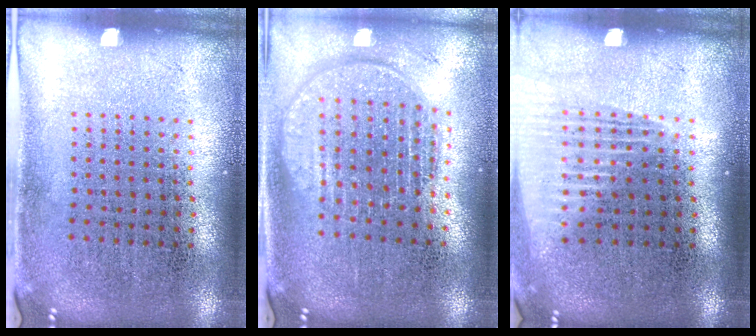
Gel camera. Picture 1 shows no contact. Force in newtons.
{"total": 1.9, "press": 1.6, "slide": 1.0}
{"total": 1.5, "press": 1.3, "slide": 0.6}